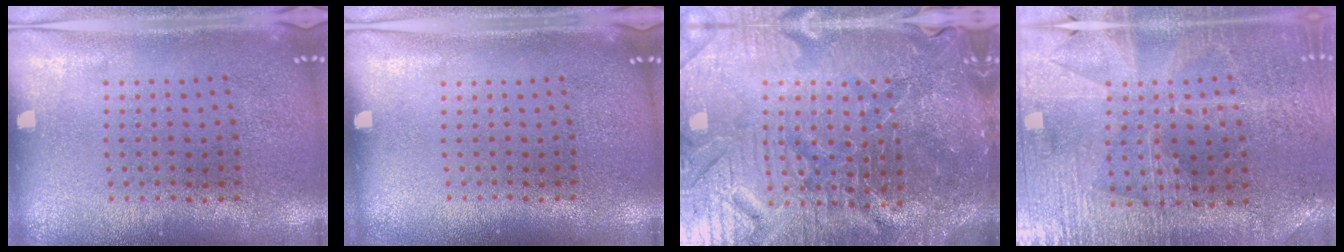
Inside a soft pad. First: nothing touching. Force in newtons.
{"total": 0.0}
{"total": 6.3, "press": 5.7, "slide": 2.6}
{"total": 2.3, "press": 2.3, "slide": 0.5}